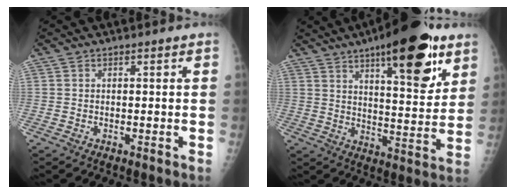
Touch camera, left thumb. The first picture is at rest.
{"total": 20.2, "force": [11.3, 6.6, 15.4], "torque": [-0.188, -0.049, 0.164]}